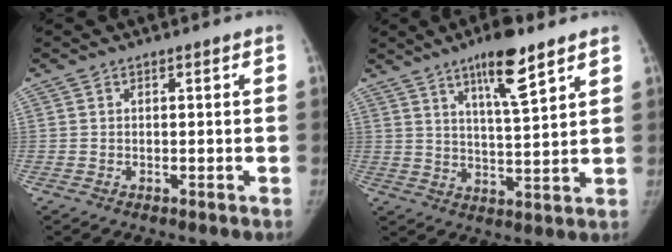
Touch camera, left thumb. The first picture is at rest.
{"total": 10.4, "force": [6.5, 1.8, 7.9], "torque": [-0.124, -0.037, 0.109]}